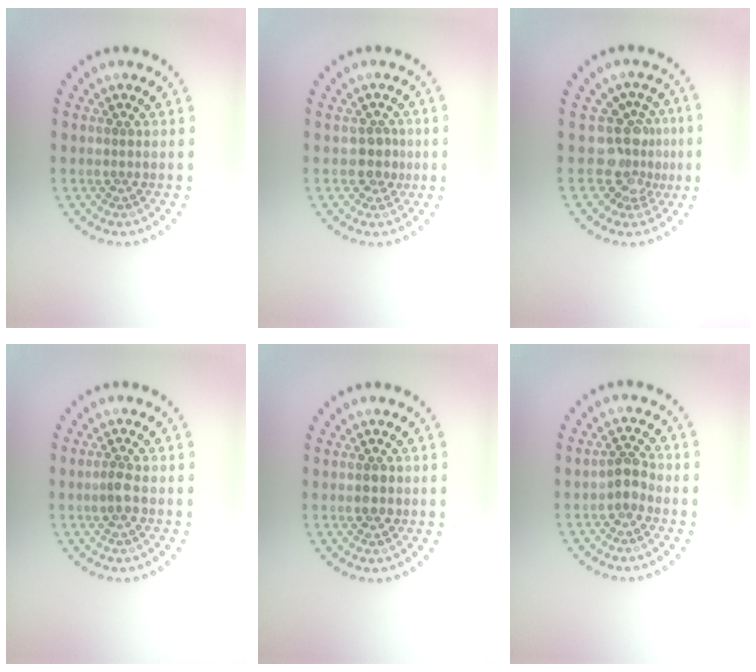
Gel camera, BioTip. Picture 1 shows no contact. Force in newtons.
{"total": 1.7, "press": 1.6, "slide": 0.7}
{"total": 3.7, "press": 2.6, "slide": 2.6}
{"total": 1.5, "press": 1.4, "slide": 0.5}
{"total": 1.7, "press": 1.7, "slide": 0.0}
{"total": 1.6, "press": 1.5, "slide": 0.8}